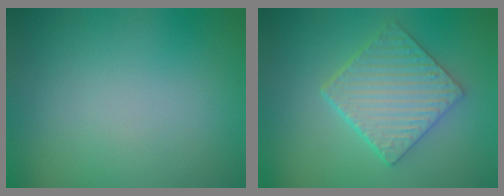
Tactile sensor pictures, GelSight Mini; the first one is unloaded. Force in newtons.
{"total": 5.3, "press": 4.4, "slide": 2.9}